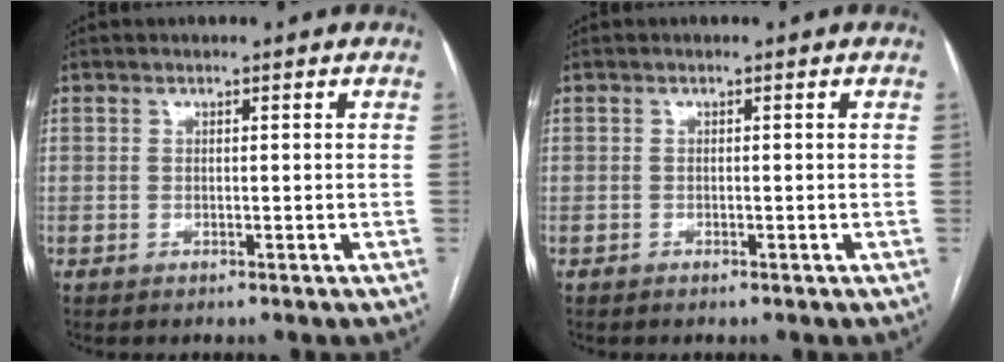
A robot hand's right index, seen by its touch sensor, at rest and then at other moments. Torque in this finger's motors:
{"motor_torque": [0.14, -0.08, -0.03, 0.02]}